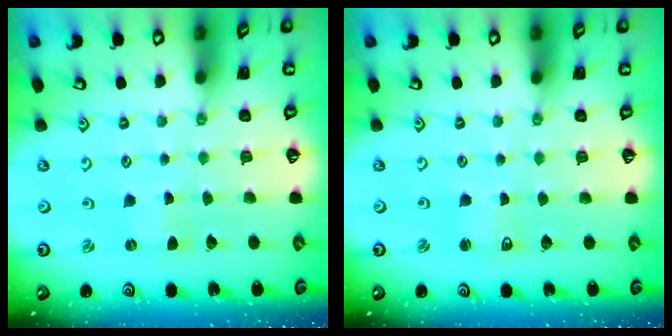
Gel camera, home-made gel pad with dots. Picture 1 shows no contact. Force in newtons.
{"total": 2.0, "press": 2.0, "slide": 0.3}